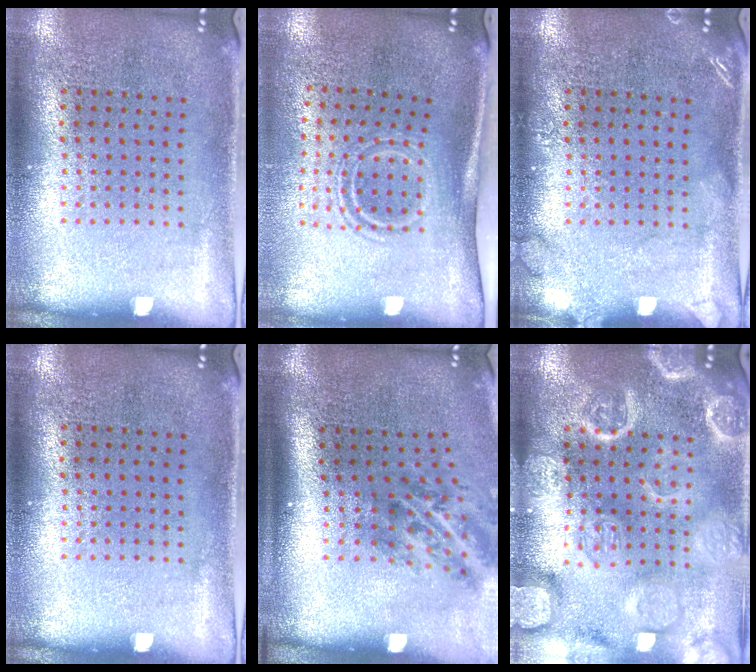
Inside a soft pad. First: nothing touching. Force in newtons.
{"total": 1.6, "press": 1.0, "slide": 1.3}
{"total": 1.5, "press": 1.5, "slide": 0.2}
{"total": 0.0}
{"total": 2.0, "press": 1.2, "slide": 1.6}
{"total": 6.3, "press": 6.2, "slide": 0.8}